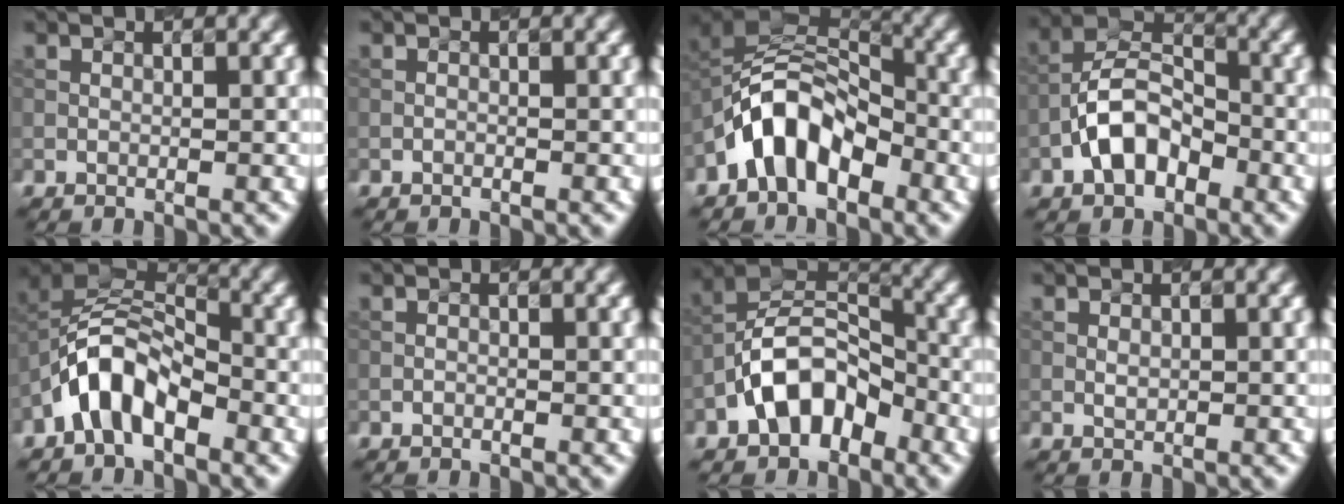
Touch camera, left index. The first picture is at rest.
{"total": 0.0}
{"total": 7.4, "force": [-3.3, 4.5, 4.9], "torque": [-0.080, 0.018, -0.075]}
{"total": 6.1, "force": [-2.7, 3.6, 4.1], "torque": [-0.070, 0.012, -0.057]}
{"total": 6.7, "force": [-3.2, 3.7, 4.6], "torque": [-0.078, 0.015, -0.071]}
{"total": 0.0}
{"total": 7.3, "force": [-3.6, 4.3, 4.7], "torque": [-0.075, 0.016, -0.079]}
{"total": 0.7, "force": [0.0, 0.4, 0.6], "torque": [-0.012, -0.001, 0.002]}